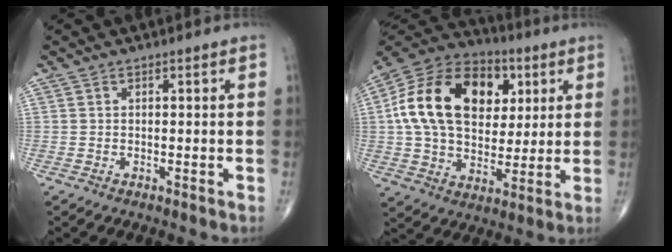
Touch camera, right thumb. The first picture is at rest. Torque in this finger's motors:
{"motor_torque": [2.29, 2.72, 0.50, -0.21, 0.30]}